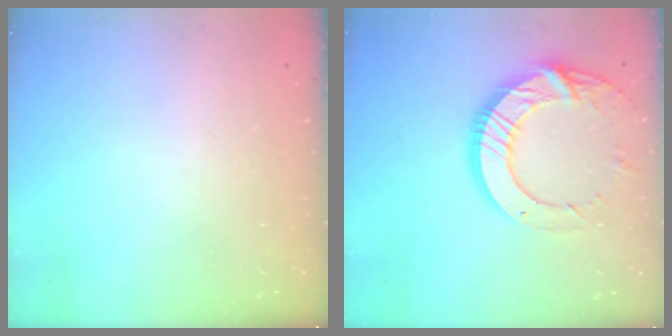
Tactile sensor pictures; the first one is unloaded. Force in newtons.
{"total": 17.1, "press": 17.0, "slide": 1.5}